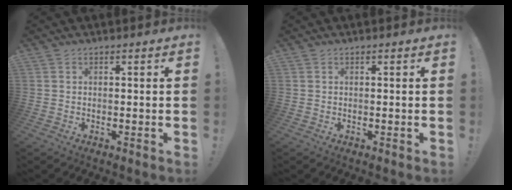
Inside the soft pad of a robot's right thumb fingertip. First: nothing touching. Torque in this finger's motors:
{"motor_torque": [0.00, 0.00, -0.05, 0.04, 0.05]}